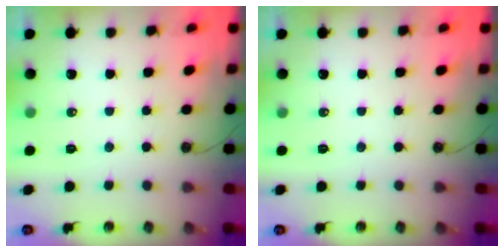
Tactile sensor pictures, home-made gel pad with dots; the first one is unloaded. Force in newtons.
{"total": 0.0}